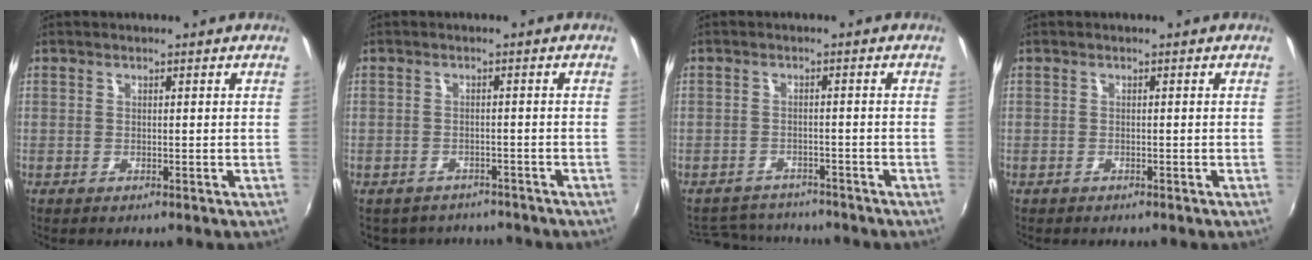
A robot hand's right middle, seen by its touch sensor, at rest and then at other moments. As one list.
[{"total": 6.8, "force": [-5.9, 3.1, 1.4], "torque": [-0.037, -0.011, -0.082]}, {"total": 8.4, "force": [-7.8, 2.8, 1.7], "torque": [-0.050, 0.008, -0.117]}, {"total": 0.7, "force": [-0.6, 0.4, 0.1], "torque": [-0.006, -0.001, -0.009]}]